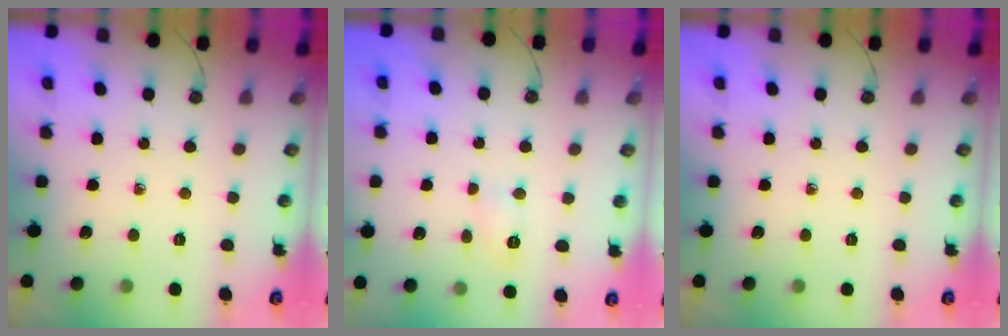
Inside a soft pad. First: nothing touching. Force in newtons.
{"total": 6.2, "press": 6.2, "slide": 0.5}
{"total": 0.0}